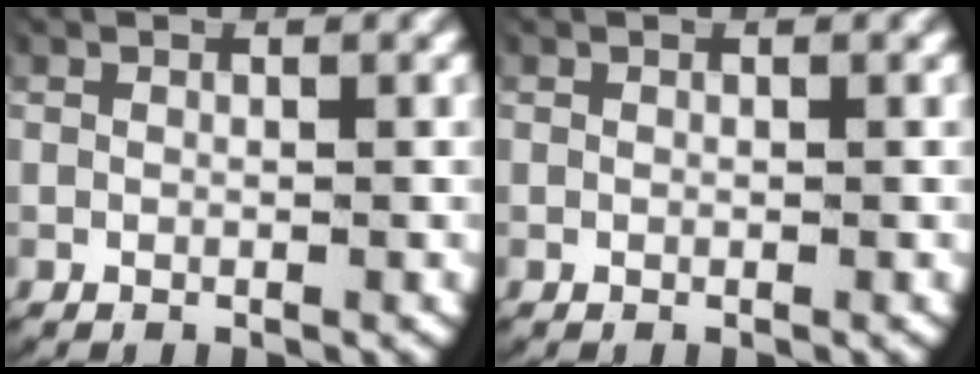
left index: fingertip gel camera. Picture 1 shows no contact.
{"total": 0.0}